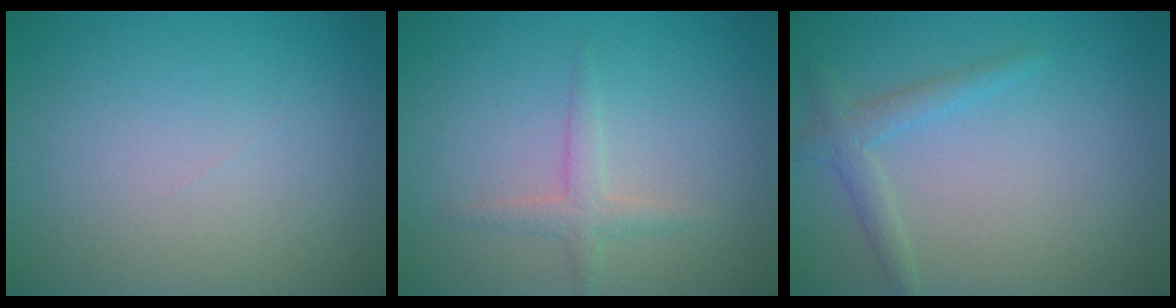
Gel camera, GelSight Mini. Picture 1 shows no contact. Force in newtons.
{"total": 1.7, "press": 1.7, "slide": 0.0}
{"total": 2.0, "press": 2.0, "slide": 0.1}